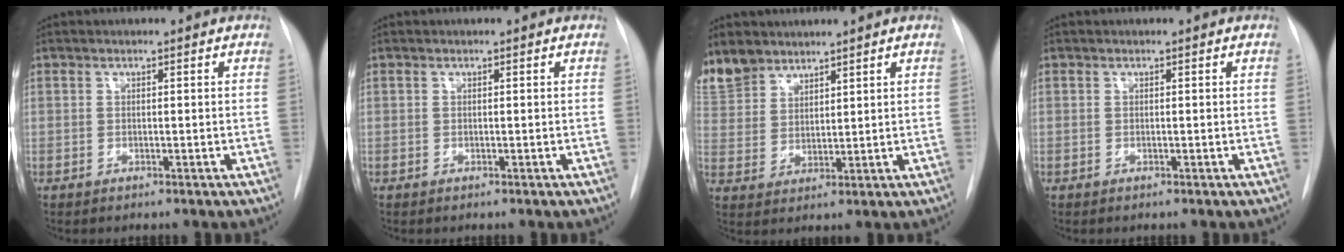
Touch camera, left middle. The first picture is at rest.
{"total": 0.0}
{"total": 9.8, "force": [8.1, 5.1, 2.0], "torque": [-0.055, 0.009, 0.172]}
{"total": 0.0}